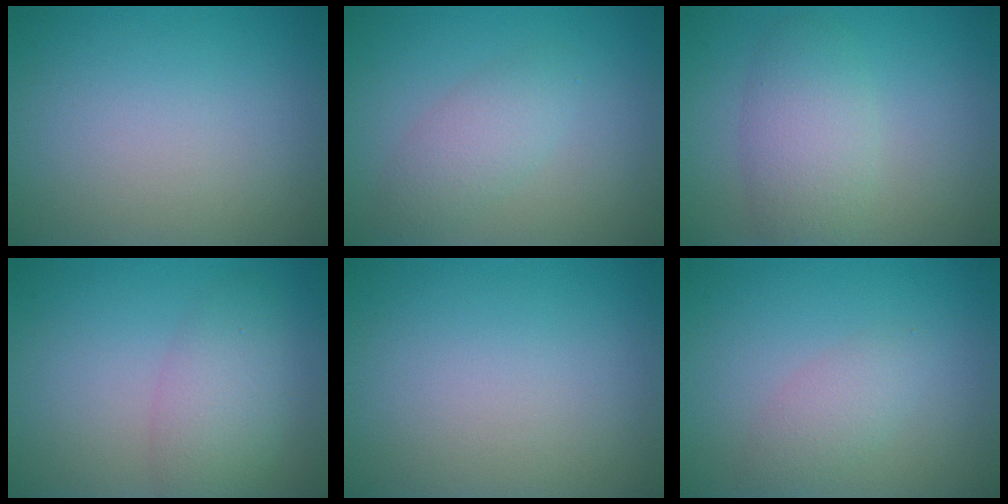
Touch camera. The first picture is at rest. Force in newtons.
{"total": 2.7, "press": 2.7, "slide": 0.1}
{"total": 4.1, "press": 4.1, "slide": 0.1}
{"total": 4.0, "press": 4.0, "slide": 0.2}
{"total": 0.0}
{"total": 2.0, "press": 2.0, "slide": 0.1}